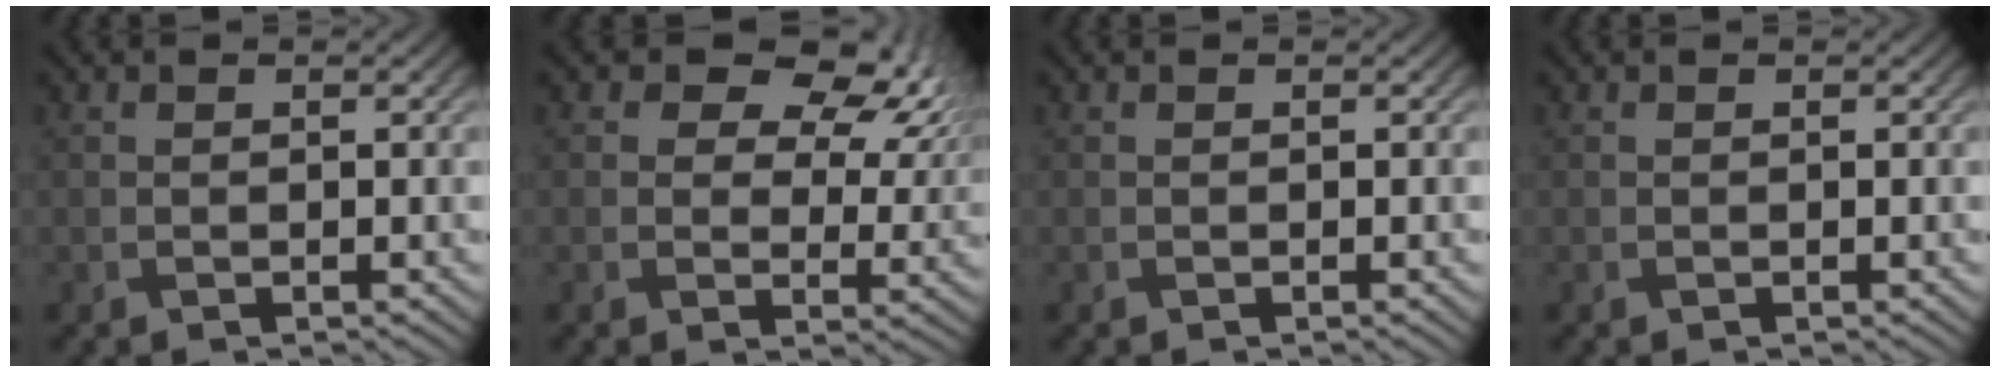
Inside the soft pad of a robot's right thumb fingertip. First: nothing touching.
{"total": 11.2, "force": [5.4, 6.9, 6.9], "torque": [-0.096, 0.005, 0.082]}
{"total": 0.0}
{"total": 0.0}